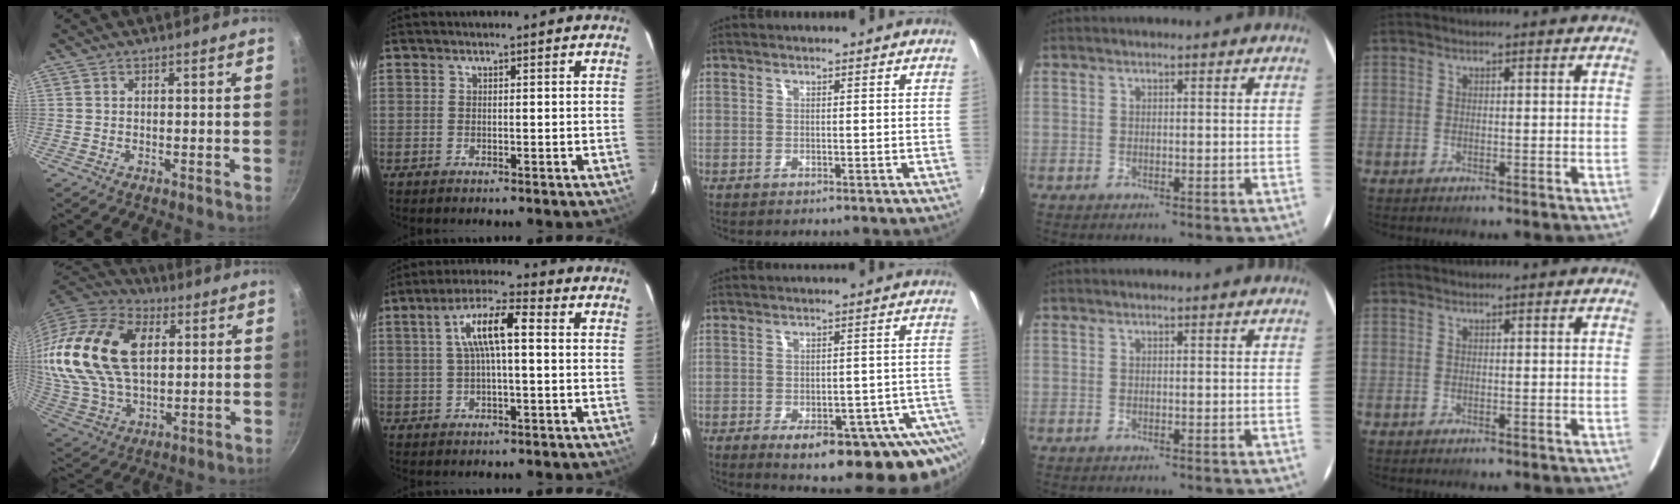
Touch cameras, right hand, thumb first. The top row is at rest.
{"thumb": {"total": 25.1, "force": [6.6, 15.9, 18.2], "torque": [-0.342, -0.006, 0.120]}, "index": {"total": 8.5, "force": [1.1, 1.9, 8.3], "torque": [-0.152, 0.017, 0.021]}, "middle": {"total": 20.9, "force": [-12.8, 8.0, 14.5], "torque": [-0.180, -0.025, -0.147]}}